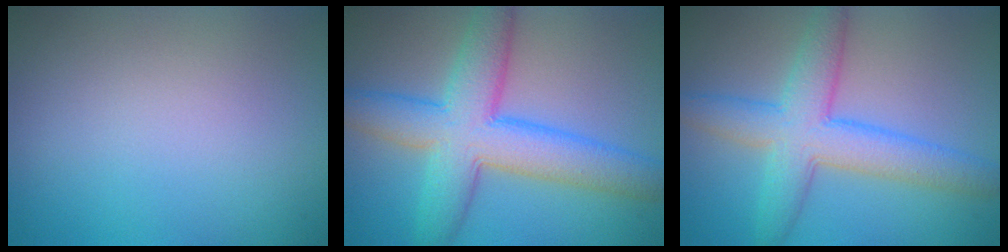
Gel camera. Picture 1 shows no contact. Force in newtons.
{"total": 8.2, "press": 8.2, "slide": 0.2}
{"total": 6.2, "press": 6.2, "slide": 0.2}